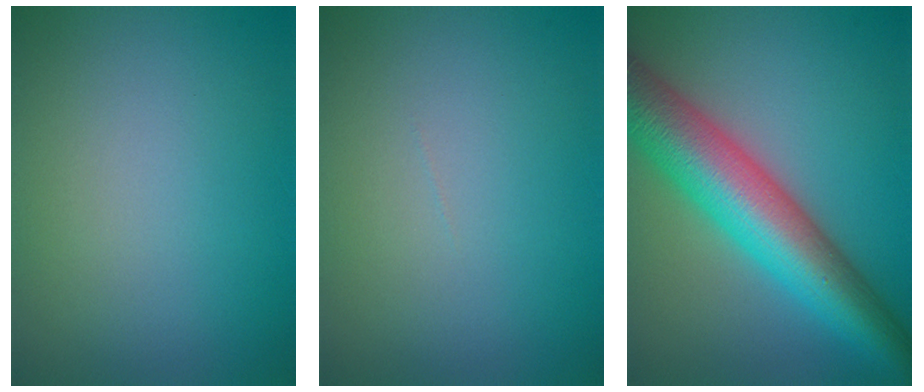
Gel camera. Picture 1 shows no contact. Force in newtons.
{"total": 0.0}
{"total": 10.6, "press": 10.6, "slide": 0.0}